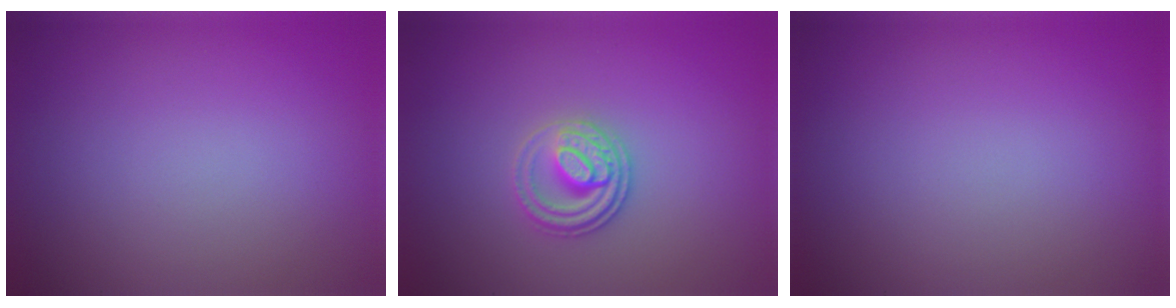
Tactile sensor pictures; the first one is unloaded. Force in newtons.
{"total": 2.8, "press": 2.6, "slide": 1.0}
{"total": 0.0}